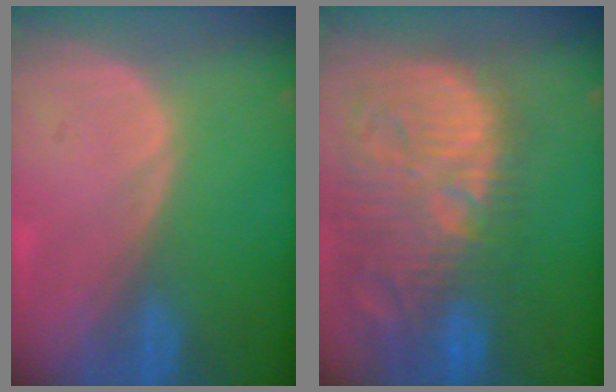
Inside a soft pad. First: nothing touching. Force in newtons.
{"total": 15.4, "press": 13.4, "slide": 7.5}